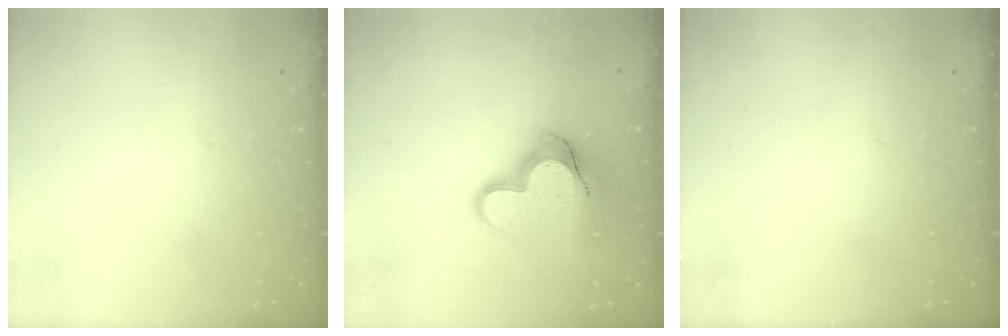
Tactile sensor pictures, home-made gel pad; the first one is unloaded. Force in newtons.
{"total": 16.2, "press": 16.2, "slide": 1.3}
{"total": 0.0}